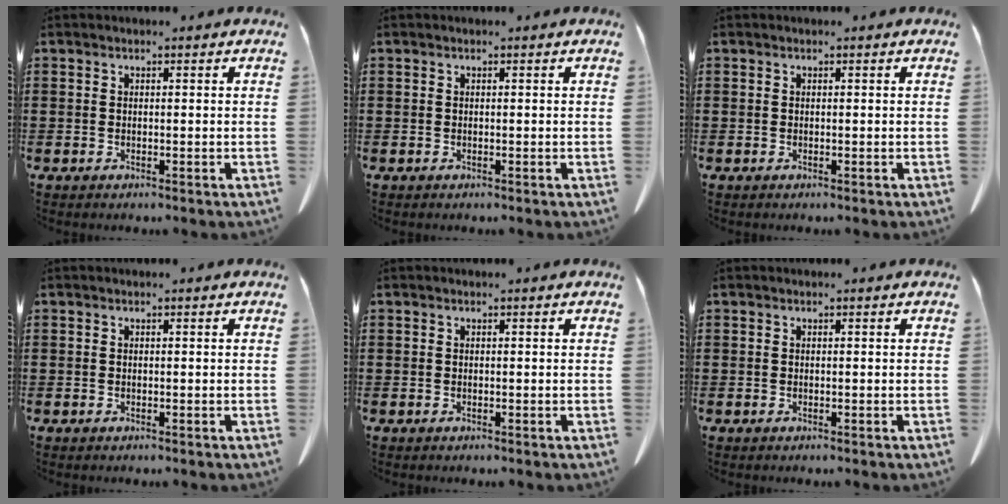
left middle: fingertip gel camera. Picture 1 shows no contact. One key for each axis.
{"total": 0.0}
{"total": 0.0}
{"total": 0.0}
{"total": 0.0}
{"total": 0.0}